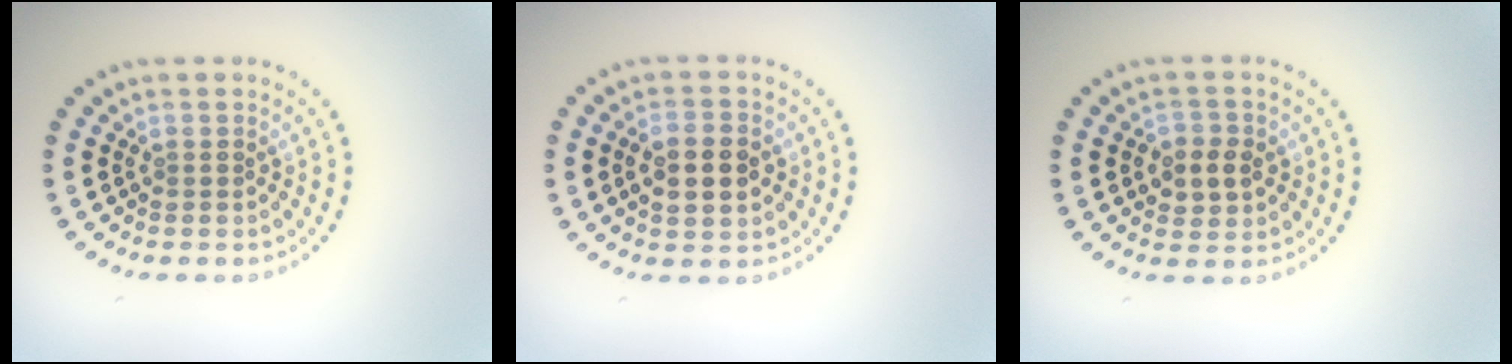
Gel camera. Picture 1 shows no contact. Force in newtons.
{"total": 3.9, "press": 3.9, "slide": 0.2}
{"total": 2.7, "press": 2.6, "slide": 0.5}